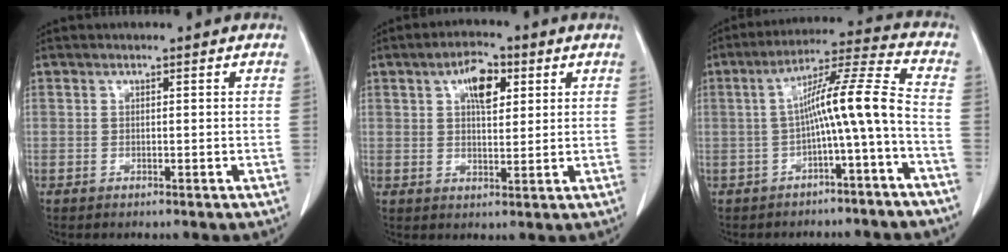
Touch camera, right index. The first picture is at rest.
{"total": 6.0, "force": [2.4, 2.6, 4.9], "torque": [-0.083, 0.009, 0.039]}
{"total": 9.9, "force": [-2.4, -0.8, 9.6], "torque": [-0.156, 0.029, -0.041]}